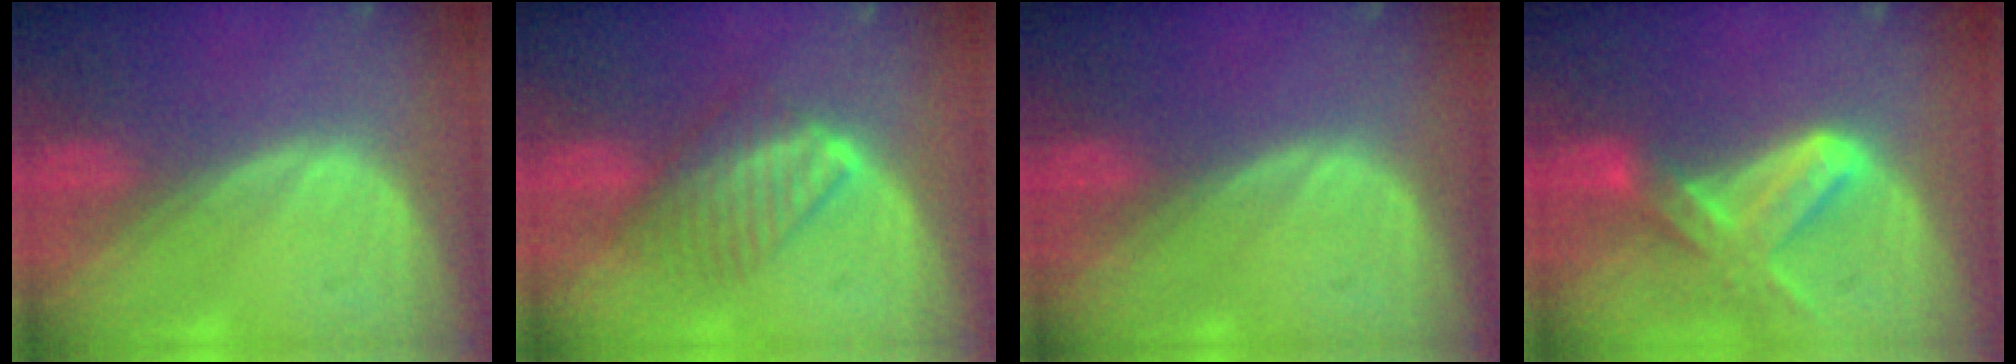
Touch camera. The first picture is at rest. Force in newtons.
{"total": 5.7, "press": 5.6, "slide": 0.6}
{"total": 0.0}
{"total": 7.1, "press": 6.6, "slide": 2.8}